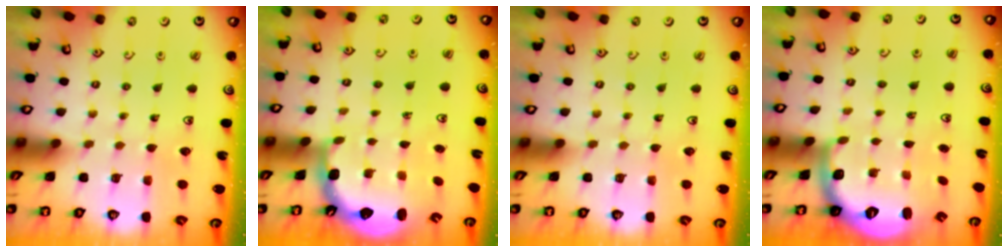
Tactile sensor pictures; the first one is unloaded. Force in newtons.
{"total": 2.8, "press": 2.2, "slide": 1.8}
{"total": 0.0}
{"total": 2.5, "press": 1.9, "slide": 1.6}